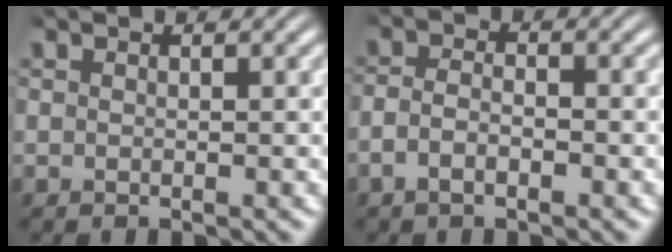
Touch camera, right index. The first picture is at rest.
{"total": 2.4, "force": [-1.3, 1.3, 1.5], "torque": [-0.038, -0.003, -0.024]}